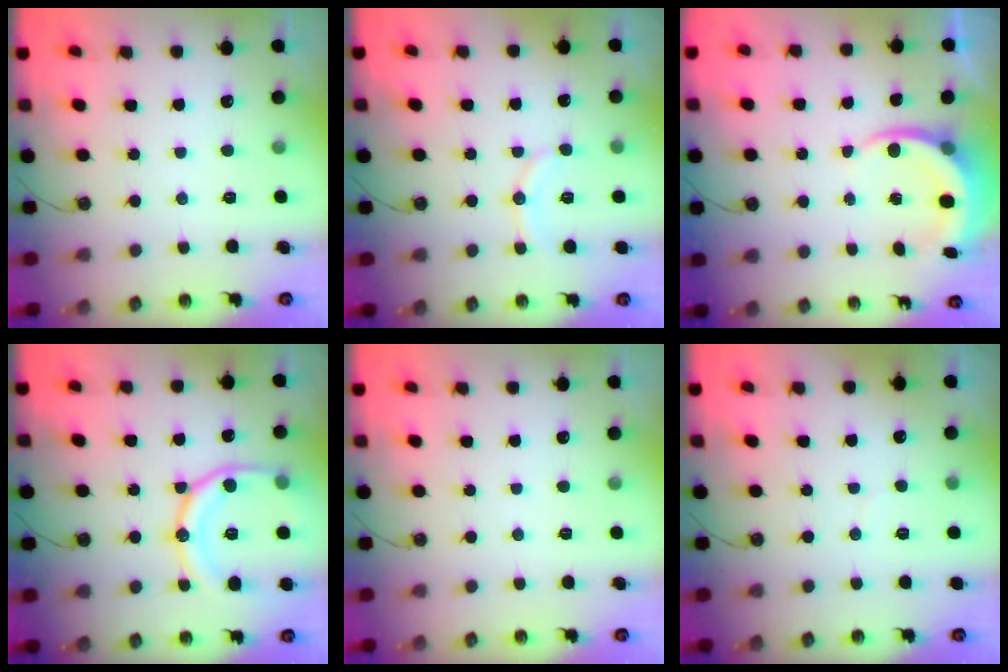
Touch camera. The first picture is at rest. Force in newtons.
{"total": 9.3, "press": 9.1, "slide": 2.2}
{"total": 6.2, "press": 6.2, "slide": 0.7}
{"total": 17.3, "press": 17.2, "slide": 1.9}
{"total": 0.0}
{"total": 1.7, "press": 1.7, "slide": 0.1}